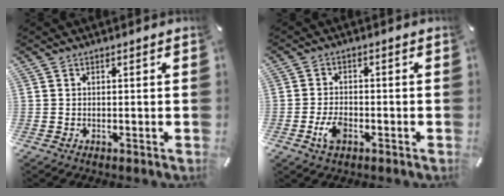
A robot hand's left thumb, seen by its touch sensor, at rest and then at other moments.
{"total": 5.1, "force": [-2.1, 3.0, 3.5], "torque": [-0.083, 0.003, -0.042]}